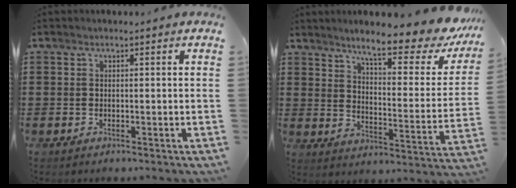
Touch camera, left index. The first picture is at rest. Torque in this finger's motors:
{"motor_torque": [1.69, -0.45, 0.77, 0.20]}